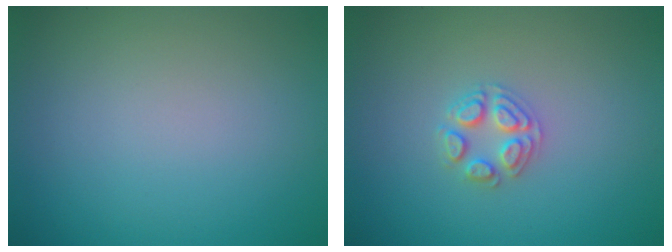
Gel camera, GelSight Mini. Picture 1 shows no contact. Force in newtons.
{"total": 2.5, "press": 2.5, "slide": 0.3}